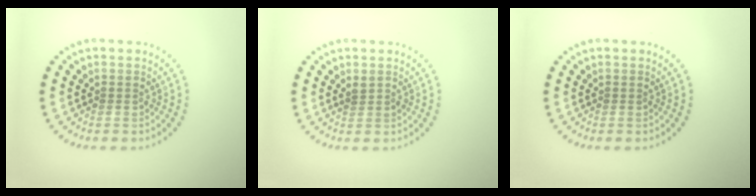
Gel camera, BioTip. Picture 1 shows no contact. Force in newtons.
{"total": 0.6, "press": 0.6, "slide": 0.3}
{"total": 0.0}